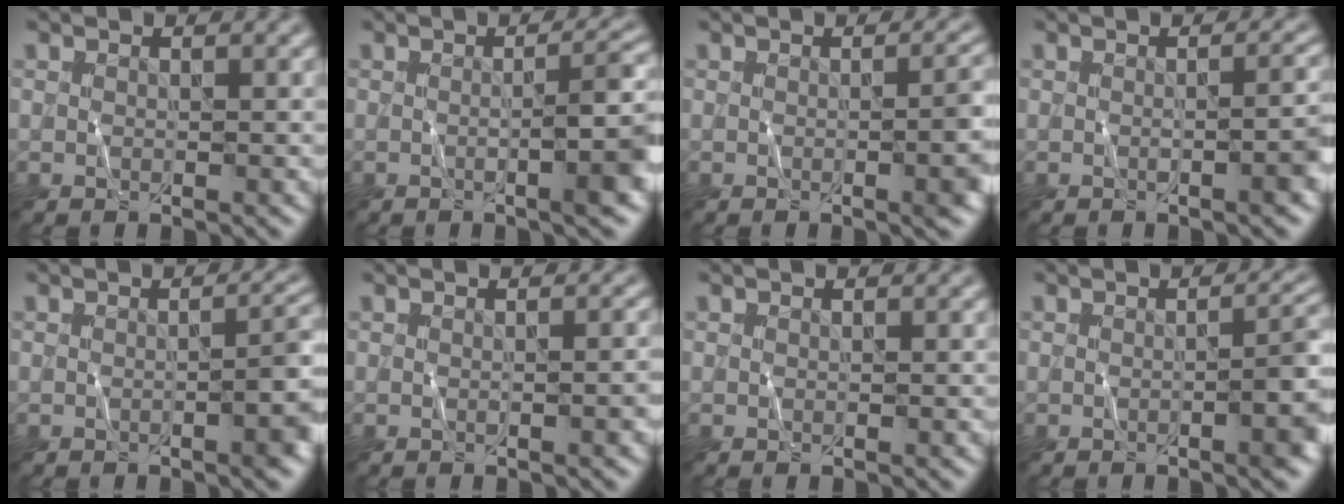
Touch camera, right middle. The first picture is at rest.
{"total": 5.0, "force": [-0.7, 1.0, 4.9], "torque": [-0.060, 0.007, -0.013]}
{"total": 4.4, "force": [-0.5, 1.4, 4.2], "torque": [-0.037, 0.004, -0.005]}
{"total": 2.9, "force": [-0.5, 0.7, 2.7], "torque": [-0.030, 0.007, -0.008]}
{"total": 3.6, "force": [-0.8, 0.9, 3.4], "torque": [-0.038, 0.007, -0.012]}
{"total": 1.2, "force": [-0.2, 0.2, 1.1], "torque": [-0.014, 0.001, -0.002]}
{"total": 0.0}
{"total": 4.0, "force": [-0.9, 1.0, 3.8], "torque": [-0.041, 0.007, -0.013]}